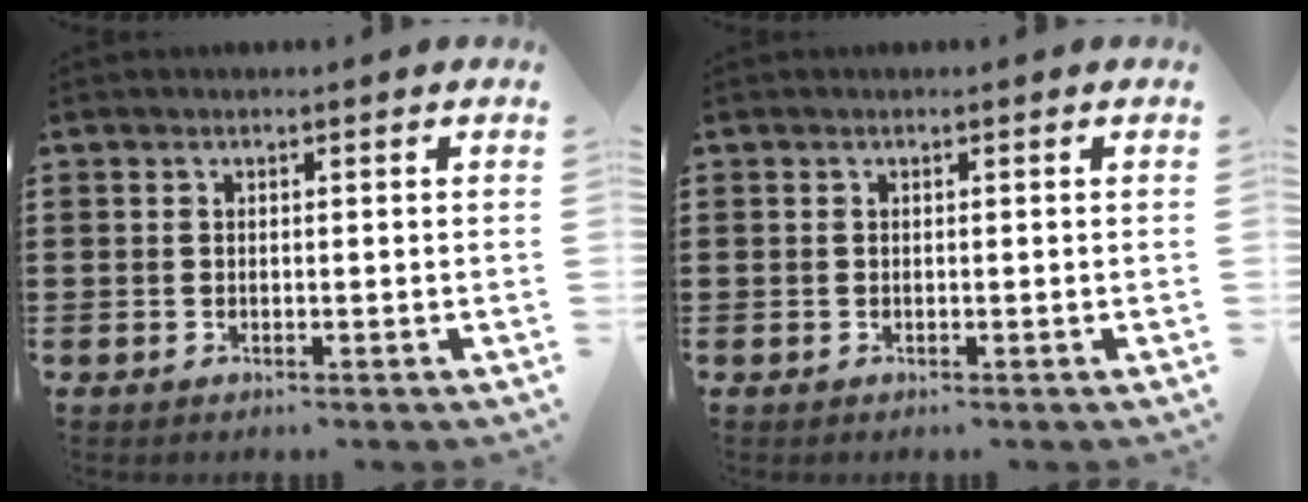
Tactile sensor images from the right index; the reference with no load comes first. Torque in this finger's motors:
{"motor_torque": [1.35, 0.79, 0.00, -0.01]}